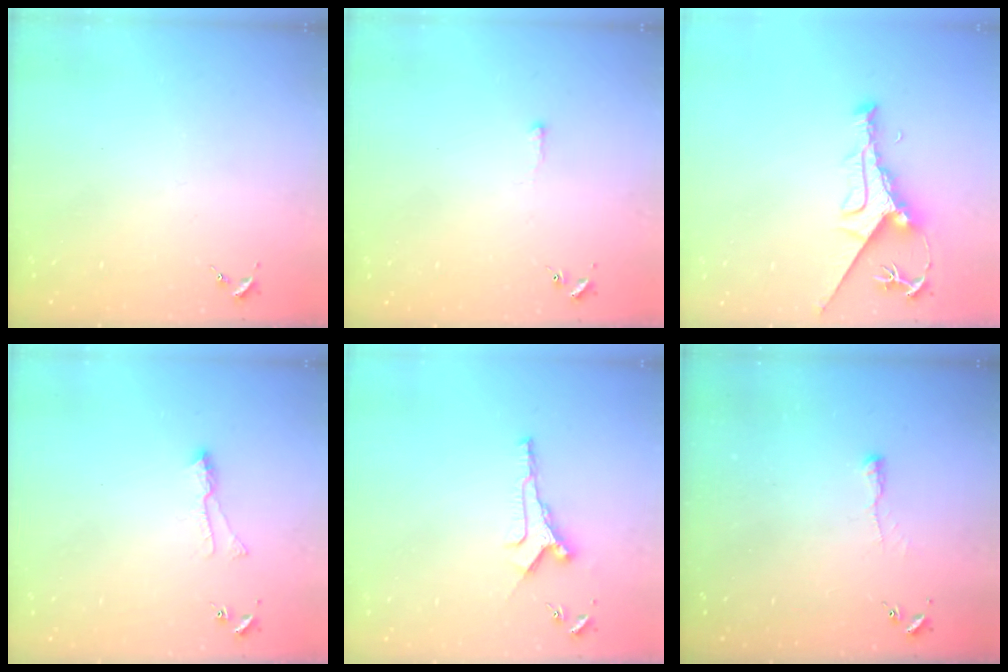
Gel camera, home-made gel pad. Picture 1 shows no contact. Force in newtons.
{"total": 2.6, "press": 2.6, "slide": 0.4}
{"total": 9.6, "press": 9.5, "slide": 1.4}
{"total": 6.2, "press": 6.1, "slide": 0.8}
{"total": 8.4, "press": 8.4, "slide": 0.7}
{"total": 3.4, "press": 3.4, "slide": 0.6}